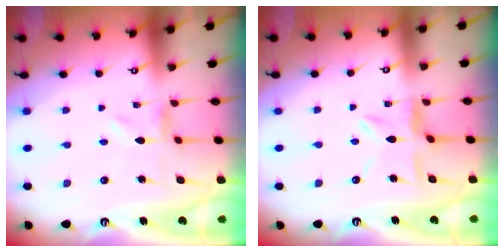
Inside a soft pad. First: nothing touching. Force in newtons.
{"total": 6.9, "press": 6.9, "slide": 0.7}